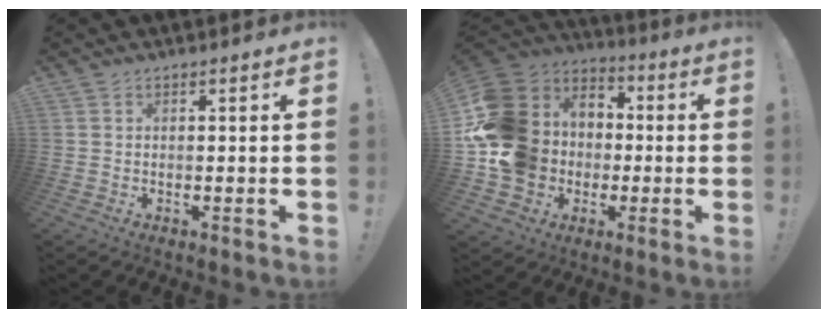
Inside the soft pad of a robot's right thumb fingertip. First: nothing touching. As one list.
[{"total": 20.2, "force": [-1.8, 17.9, 9.2], "torque": [-0.169, 0.018, 0.014]}]